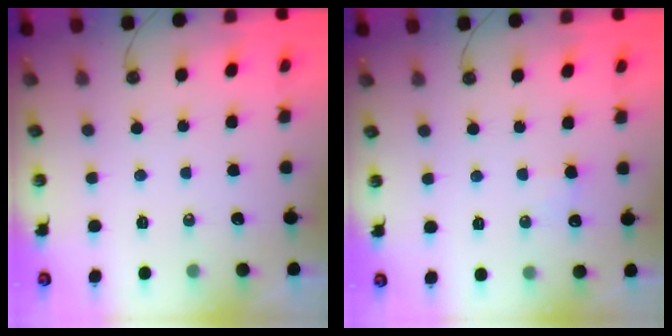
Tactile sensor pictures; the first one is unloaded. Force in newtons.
{"total": 5.7, "press": 5.6, "slide": 1.2}